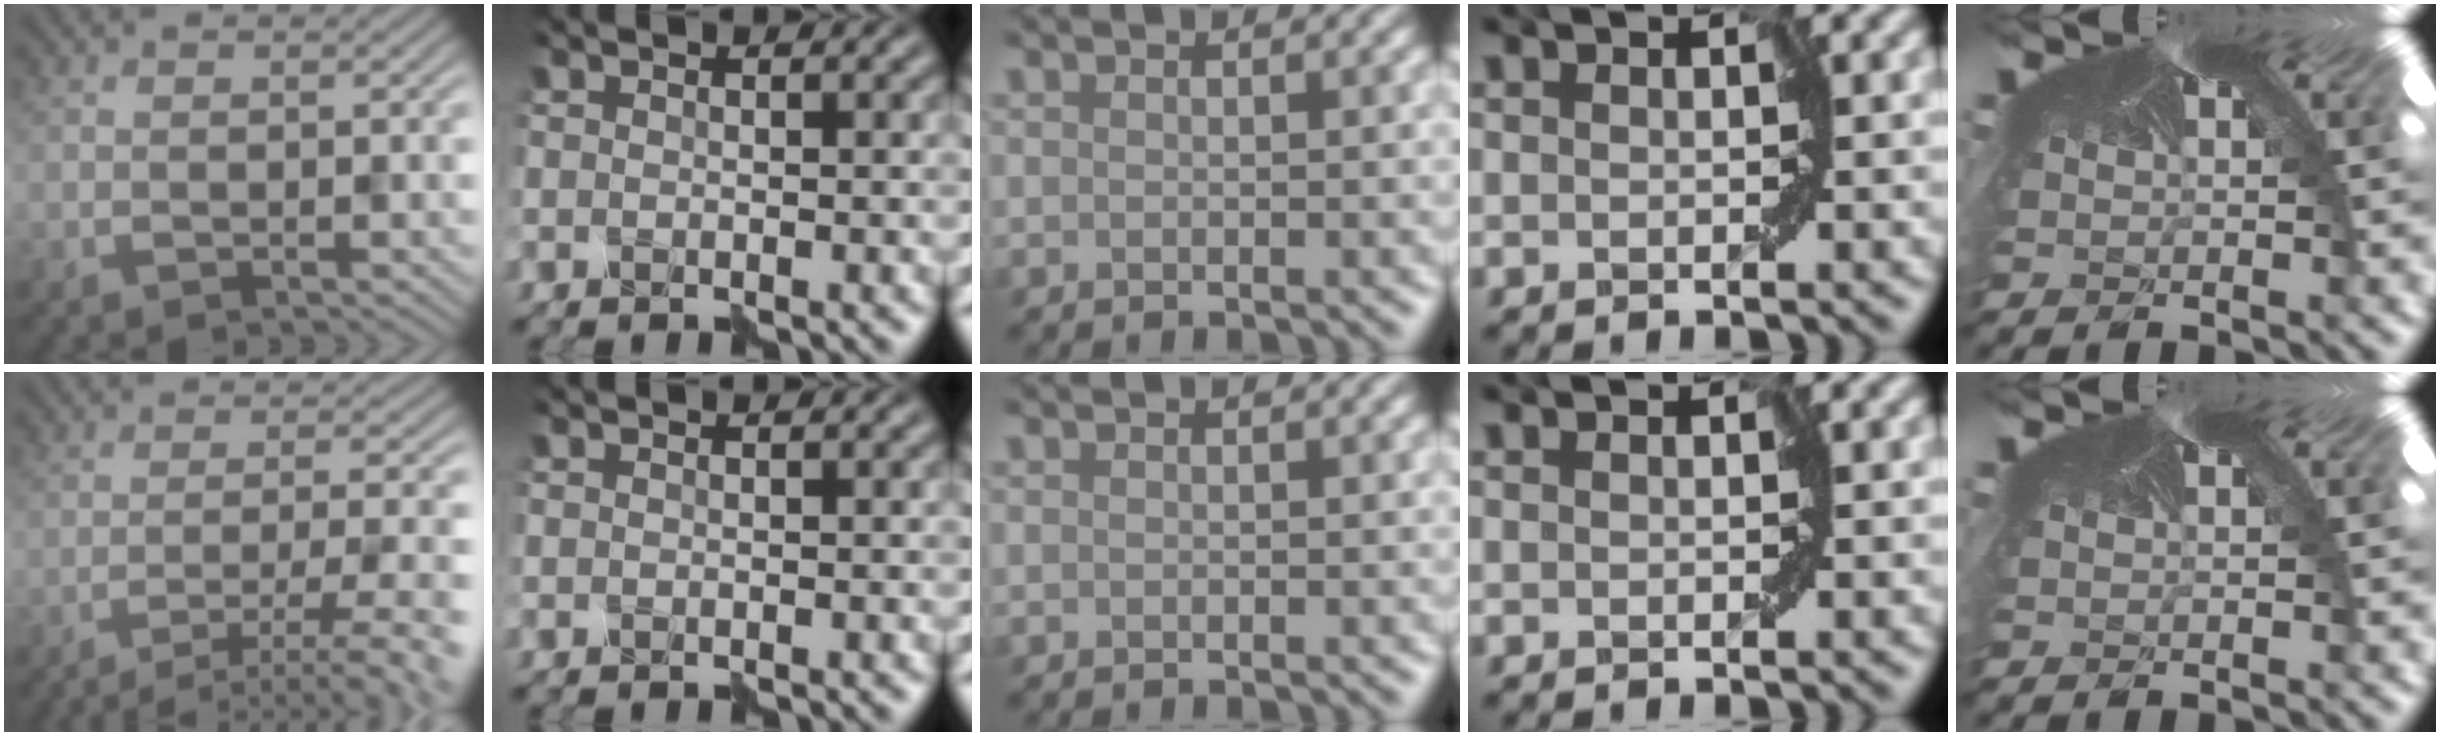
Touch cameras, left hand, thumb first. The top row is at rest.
{"thumb": {"total": 9.4, "force": [-6.2, 1.5, 6.9], "torque": [-0.104, 0.009, -0.075]}}